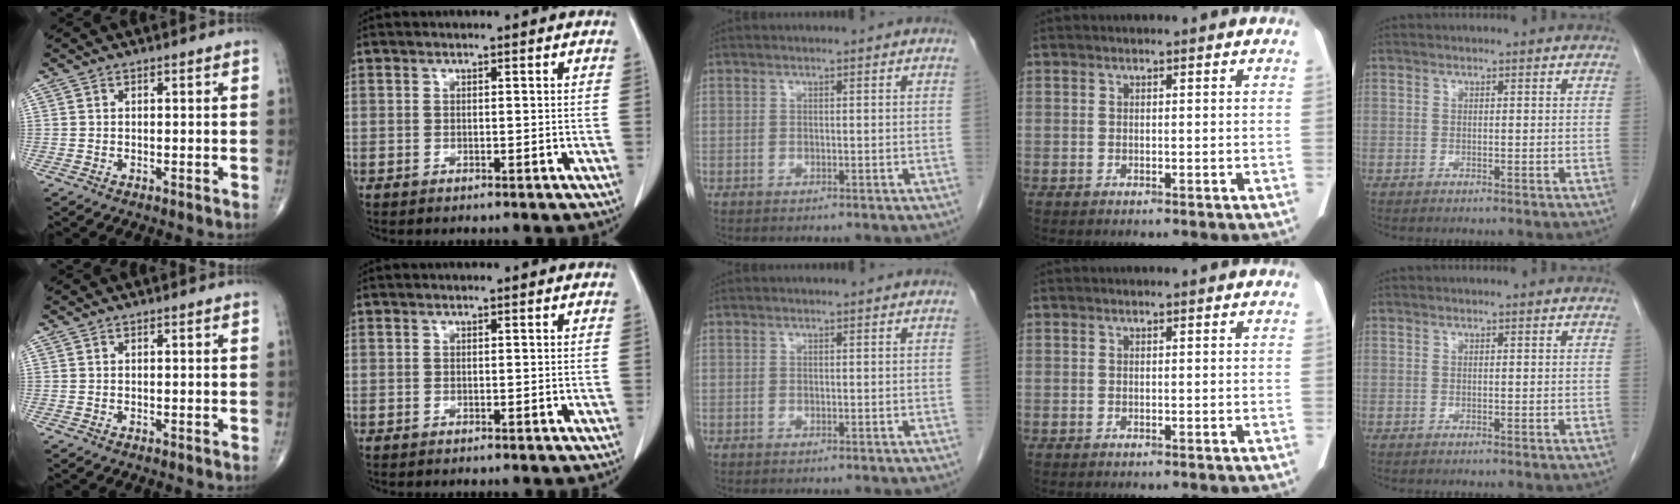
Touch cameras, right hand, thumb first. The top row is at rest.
{}